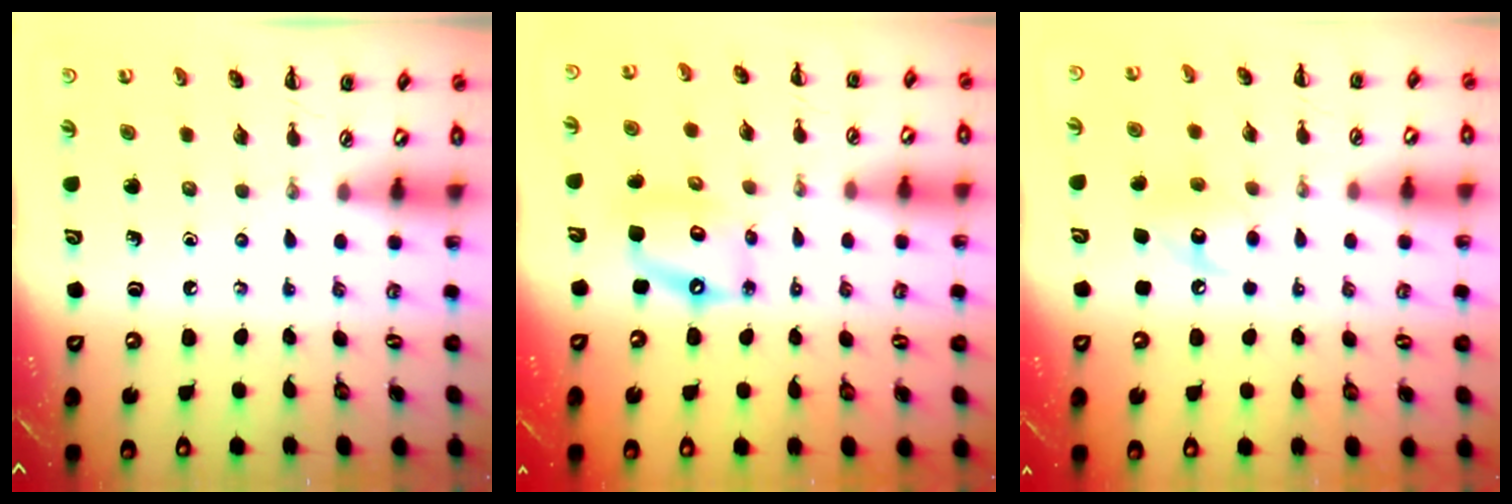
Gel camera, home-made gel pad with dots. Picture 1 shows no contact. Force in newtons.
{"total": 10.6, "press": 10.3, "slide": 2.4}
{"total": 8.7, "press": 8.7, "slide": 0.7}